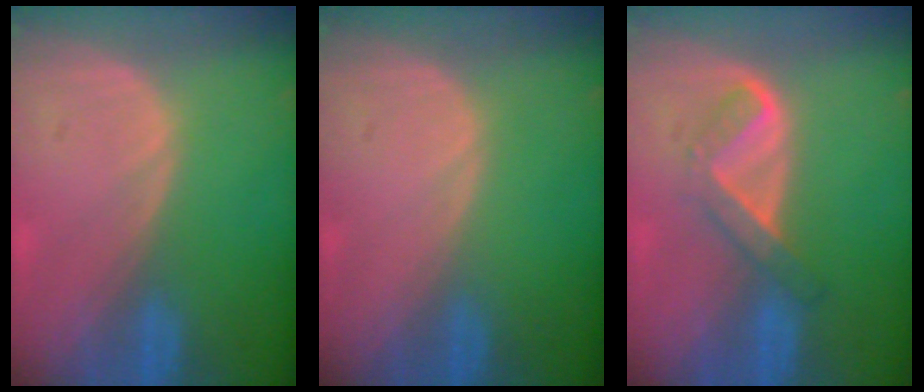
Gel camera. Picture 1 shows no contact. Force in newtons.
{"total": 0.0}
{"total": 5.2, "press": 4.4, "slide": 2.9}